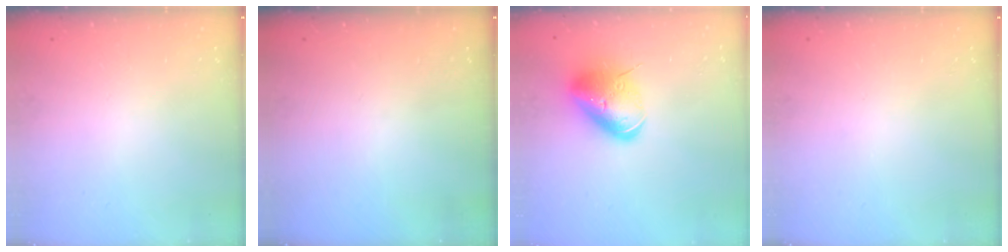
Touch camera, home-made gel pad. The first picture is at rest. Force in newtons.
{"total": 0.0}
{"total": 16.1, "press": 15.8, "slide": 2.8}
{"total": 0.0}